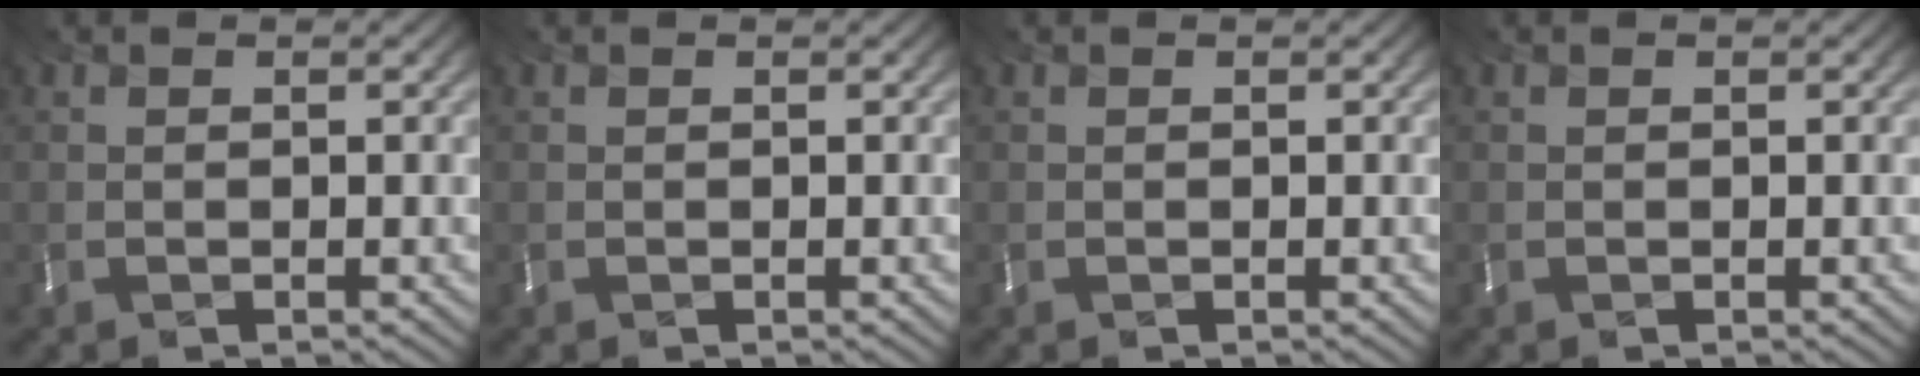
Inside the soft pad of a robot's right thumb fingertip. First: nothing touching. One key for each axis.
{"total": 0.0}
{"total": 0.0}
{"total": 0.0}